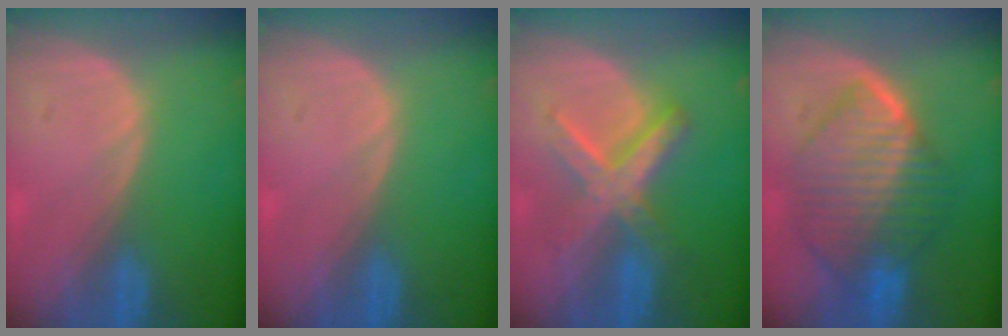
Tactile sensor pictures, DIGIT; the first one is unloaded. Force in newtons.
{"total": 0.0}
{"total": 7.2, "press": 7.2, "slide": 0.4}
{"total": 10.6, "press": 10.5, "slide": 0.9}